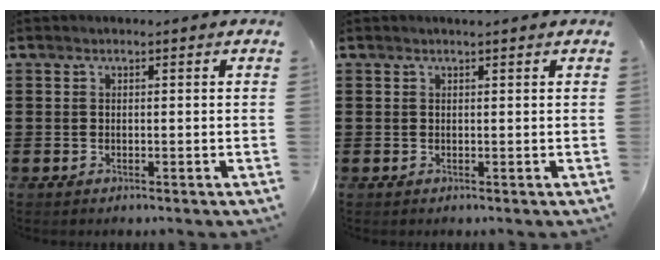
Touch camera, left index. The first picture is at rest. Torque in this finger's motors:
{"motor_torque": [0.33, -0.09, 0.11, 0.01]}